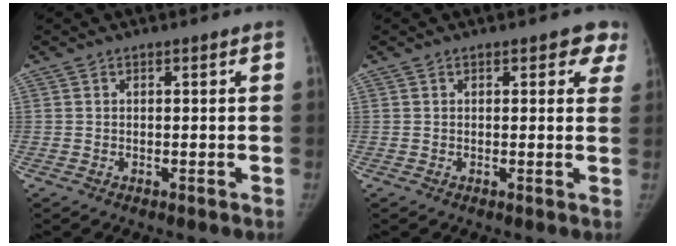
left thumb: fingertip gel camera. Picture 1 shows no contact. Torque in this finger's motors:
{"motor_torque": [0.46, -0.15, 0.67, -0.28, 0.09]}